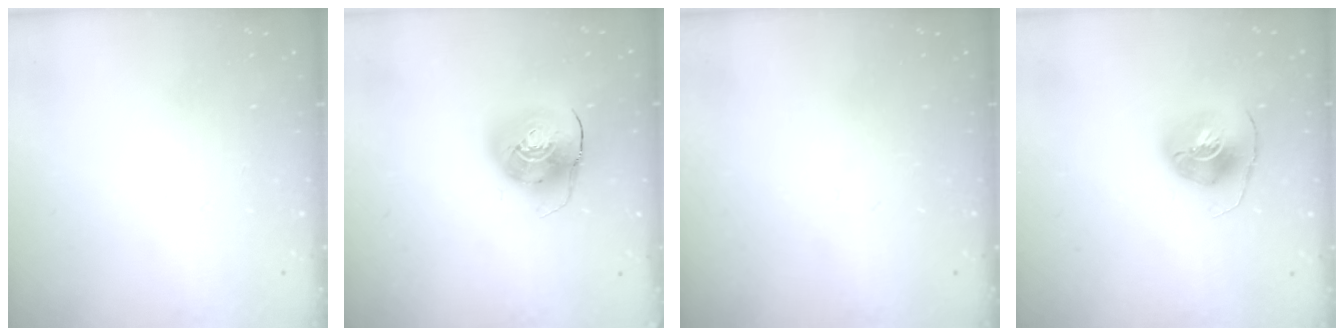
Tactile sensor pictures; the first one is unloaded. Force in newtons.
{"total": 10.8, "press": 10.6, "slide": 1.8}
{"total": 0.0}
{"total": 8.1, "press": 8.1, "slide": 0.3}